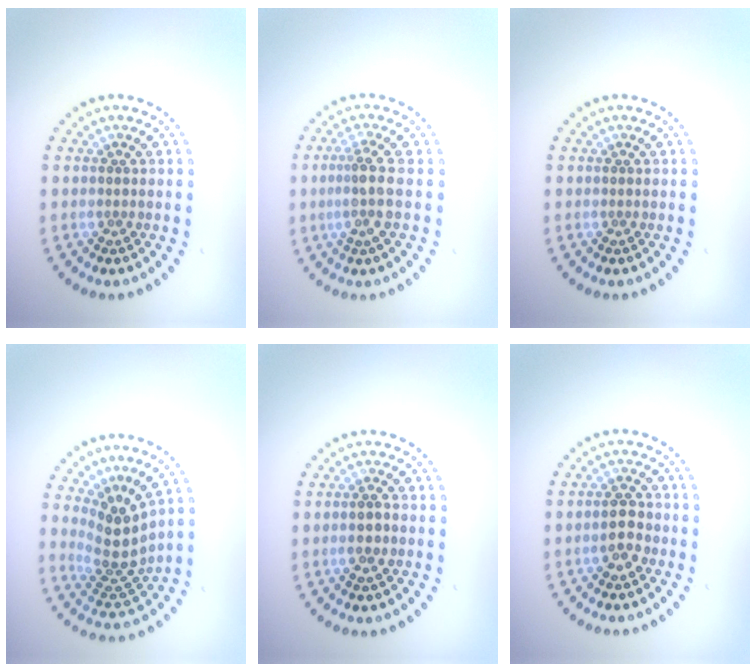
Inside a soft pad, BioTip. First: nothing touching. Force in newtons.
{"total": 2.6, "press": 2.0, "slide": 1.7}
{"total": 0.0}
{"total": 3.8, "press": 3.0, "slide": 2.3}
{"total": 1.2, "press": 1.2, "slide": 0.4}
{"total": 2.2, "press": 2.2, "slide": 0.3}